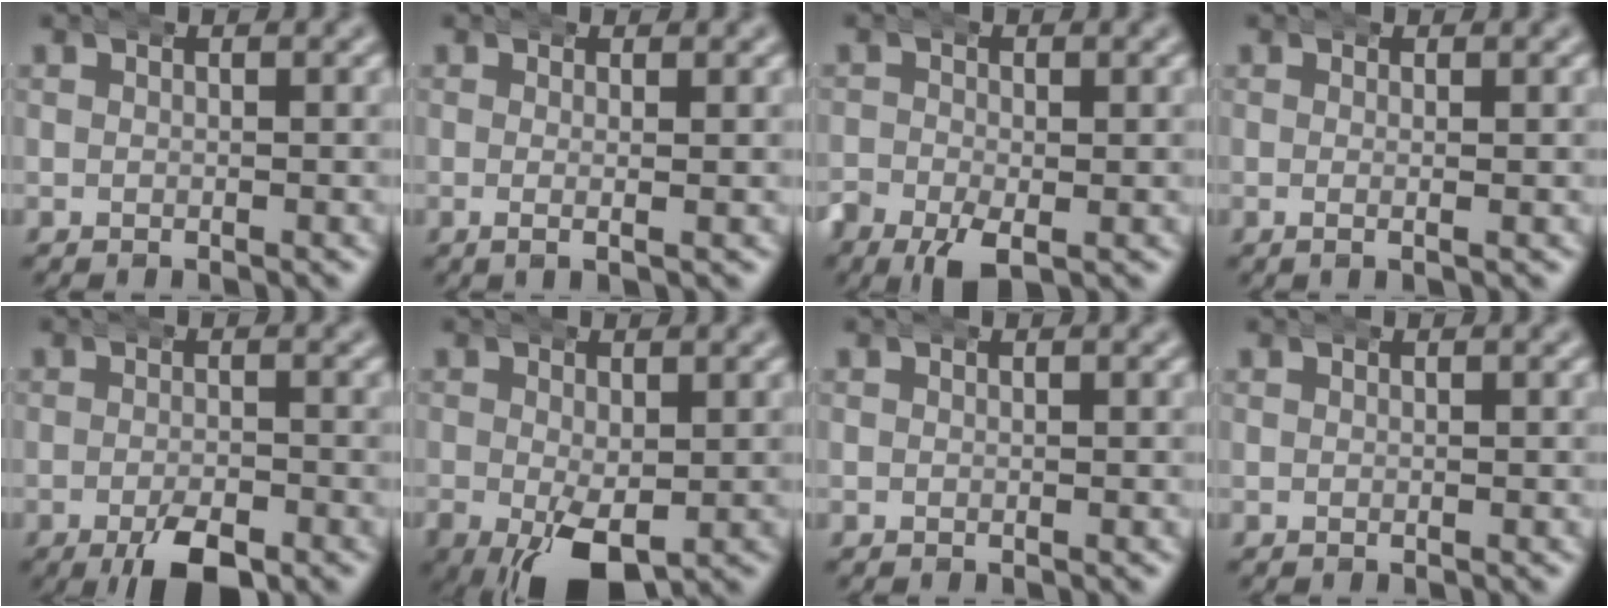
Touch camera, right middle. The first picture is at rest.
{"total": 1.4, "force": [-0.3, -0.1, 1.4], "torque": [-0.030, -0.003, -0.006]}
{"total": 3.8, "force": [-2.1, 2.1, 2.3], "torque": [-0.054, -0.023, -0.029]}
{"total": 1.0, "force": [-0.2, -0.1, 0.9], "torque": [-0.018, 0.000, -0.007]}
{"total": 5.0, "force": [-3.1, 1.5, 3.6], "torque": [-0.043, -0.009, -0.049]}
{"total": 6.9, "force": [-3.1, 3.5, 5.0], "torque": [-0.112, -0.046, -0.027]}
{"total": 0.0}
{"total": 0.0}